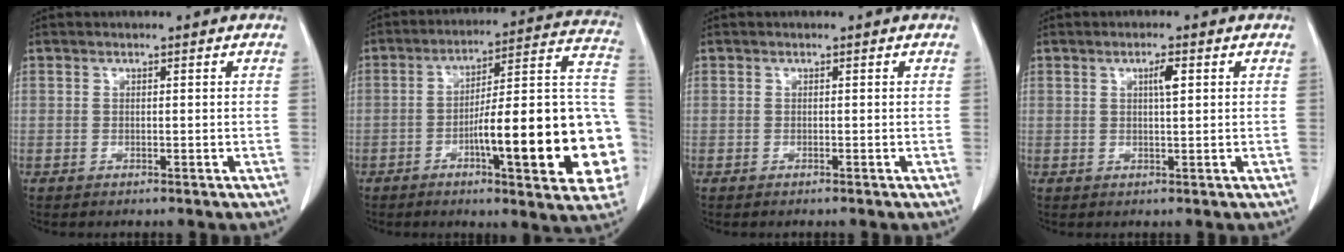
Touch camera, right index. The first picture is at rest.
{"total": 23.5, "force": [-5.8, 3.5, 22.4], "torque": [-0.225, 0.026, -0.075]}
{"total": 0.0}
{"total": 2.2, "force": [0.8, 0.3, 2.1], "torque": [-0.037, 0.002, 0.013]}